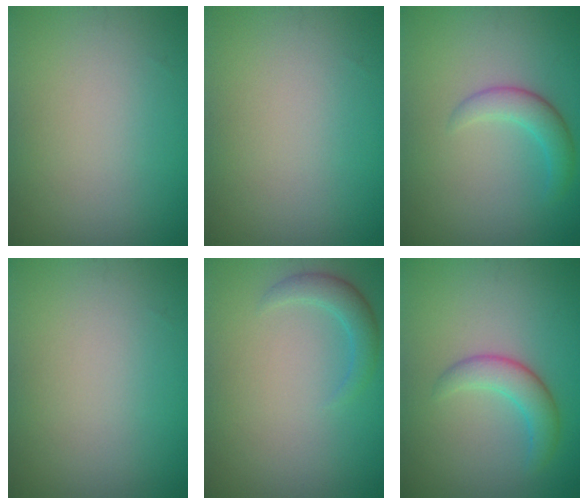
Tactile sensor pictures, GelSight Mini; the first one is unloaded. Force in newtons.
{"total": 0.0}
{"total": 2.4, "press": 2.4, "slide": 0.2}
{"total": 0.0}
{"total": 2.1, "press": 2.1, "slide": 0.2}
{"total": 2.9, "press": 2.9, "slide": 0.1}